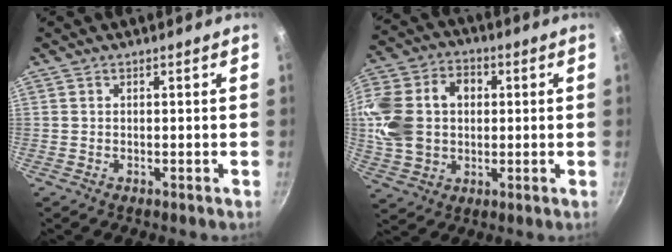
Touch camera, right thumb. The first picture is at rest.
{"total": 17.0, "force": [1.8, 12.9, 10.9], "torque": [-0.204, 0.029, 0.031]}